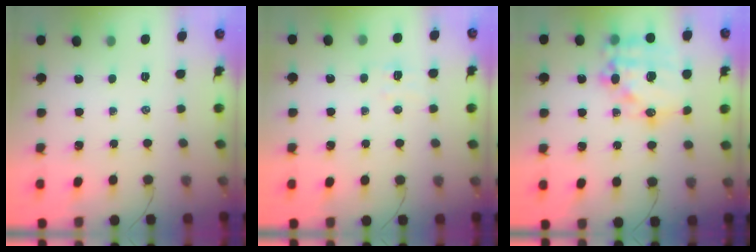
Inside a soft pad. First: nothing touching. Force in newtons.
{"total": 5.0, "press": 4.9, "slide": 1.0}
{"total": 18.4, "press": 18.0, "slide": 3.9}